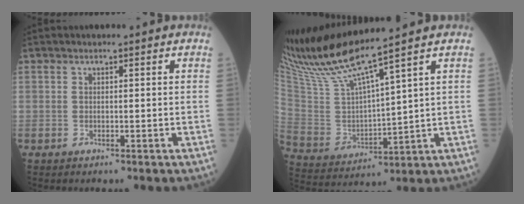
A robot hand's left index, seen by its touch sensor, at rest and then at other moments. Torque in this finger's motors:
{"motor_torque": [-0.28, -0.97, 0.17, 0.16]}